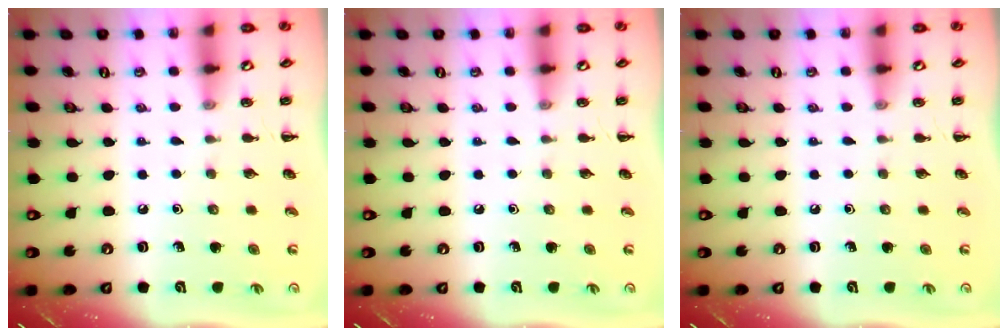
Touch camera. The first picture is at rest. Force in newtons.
{"total": 0.0}
{"total": 0.0}